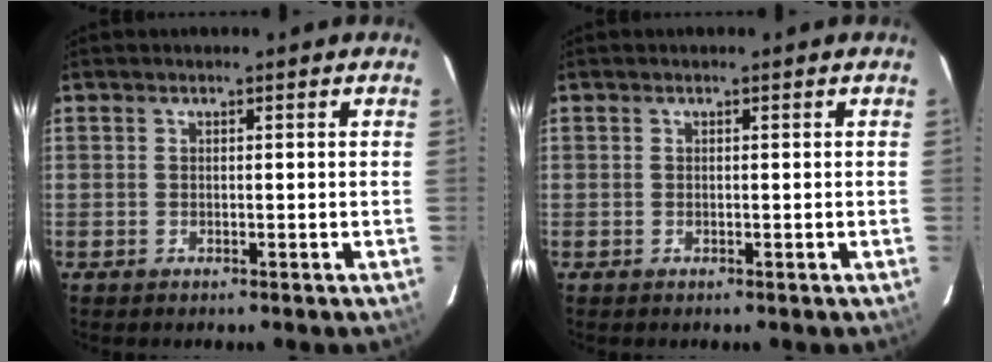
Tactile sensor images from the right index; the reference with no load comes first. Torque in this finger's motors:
{"motor_torque": [0.00, 0.01, 0.10, 0.00]}